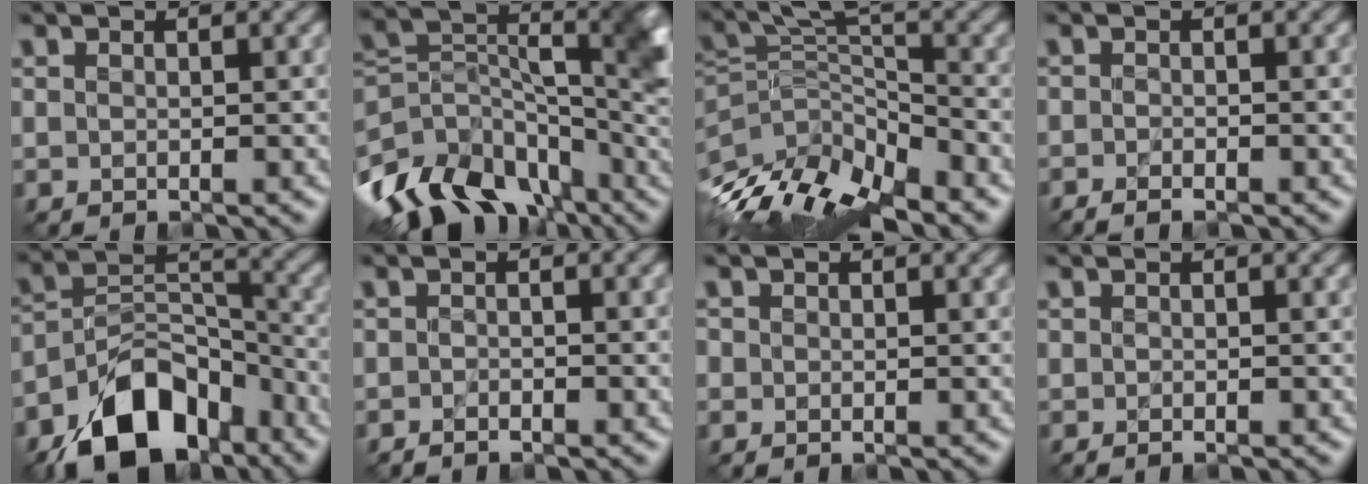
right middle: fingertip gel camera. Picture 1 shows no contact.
{"total": 12.8, "force": [-6.1, 7.8, 8.1], "torque": [-0.159, -0.001, -0.121]}
{"total": 10.3, "force": [-7.1, 3.3, 6.7], "torque": [-0.136, -0.007, -0.129]}
{"total": 1.7, "force": [-1.3, 0.4, 1.1], "torque": [-0.013, -0.006, -0.022]}
{"total": 11.0, "force": [-7.6, 6.0, 5.3], "torque": [-0.090, 0.000, -0.146]}
{"total": 1.2, "force": [-1.1, 0.2, 0.5], "torque": [-0.012, -0.005, -0.020]}
{"total": 0.6, "force": [-0.3, 0.4, -0.2], "torque": [0.003, -0.008, -0.004]}
{"total": 0.6, "force": [-0.5, 0.1, 0.3], "torque": [-0.002, -0.006, -0.007]}